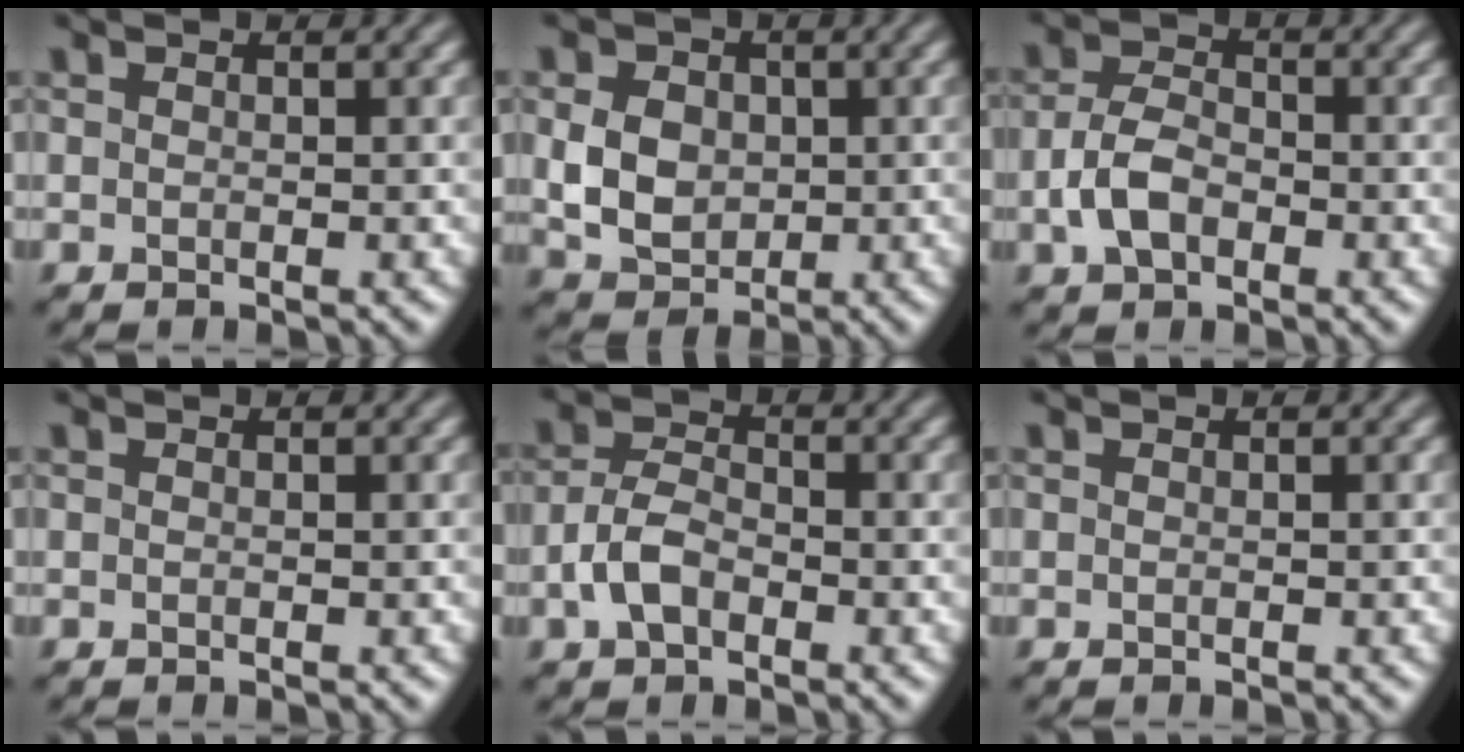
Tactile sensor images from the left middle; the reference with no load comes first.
{"total": 4.9, "force": [0.2, 3.9, 2.9], "torque": [-0.059, -0.001, 0.003]}
{"total": 3.9, "force": [-1.2, 2.6, 2.7], "torque": [-0.057, 0.005, -0.031]}
{"total": 0.0}
{"total": 3.5, "force": [-1.3, 2.2, 2.4], "torque": [-0.048, 0.007, -0.034]}
{"total": 0.0}